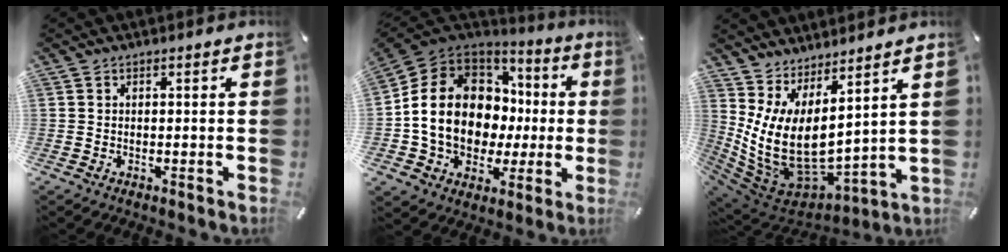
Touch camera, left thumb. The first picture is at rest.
{"total": 16.2, "force": [0.3, 13.2, 9.3], "torque": [-0.195, -0.010, 0.011]}
{"total": 11.8, "force": [2.0, 6.8, 9.4], "torque": [-0.224, -0.059, 0.045]}